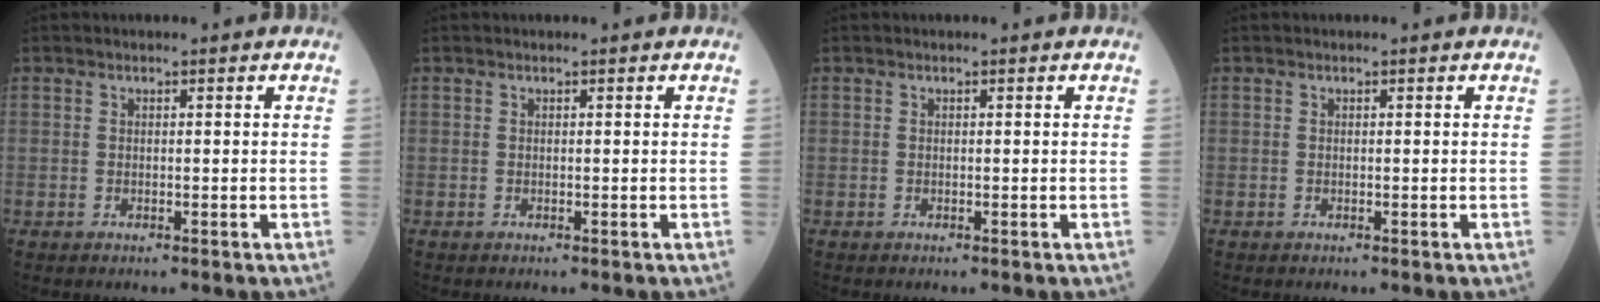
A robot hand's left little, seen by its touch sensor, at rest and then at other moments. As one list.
[{"total": 0.0}, {"total": 0.0}, {"total": 0.0}]